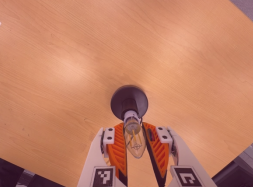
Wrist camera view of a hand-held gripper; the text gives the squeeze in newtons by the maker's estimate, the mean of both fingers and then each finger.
{"total": 12.4, "left": 12.2, "right": 12.6}